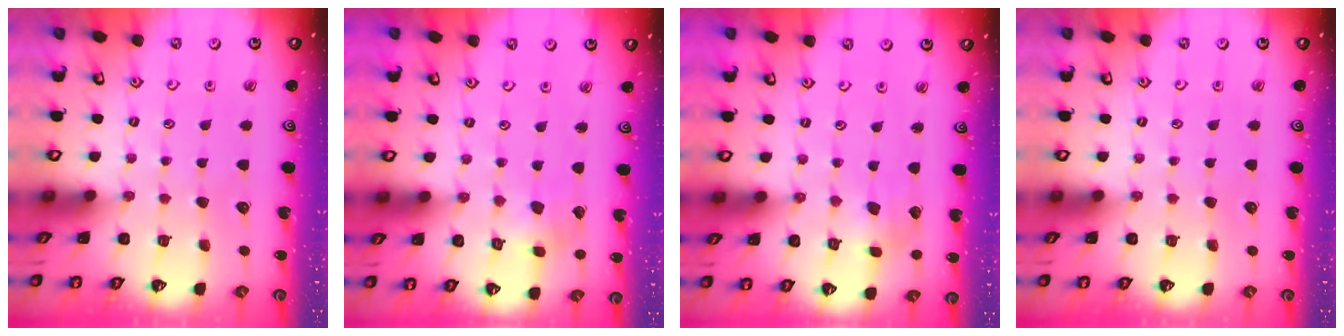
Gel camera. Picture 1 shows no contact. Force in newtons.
{"total": 3.2, "press": 3.2, "slide": 0.2}
{"total": 2.9, "press": 2.9, "slide": 0.2}
{"total": 0.0}